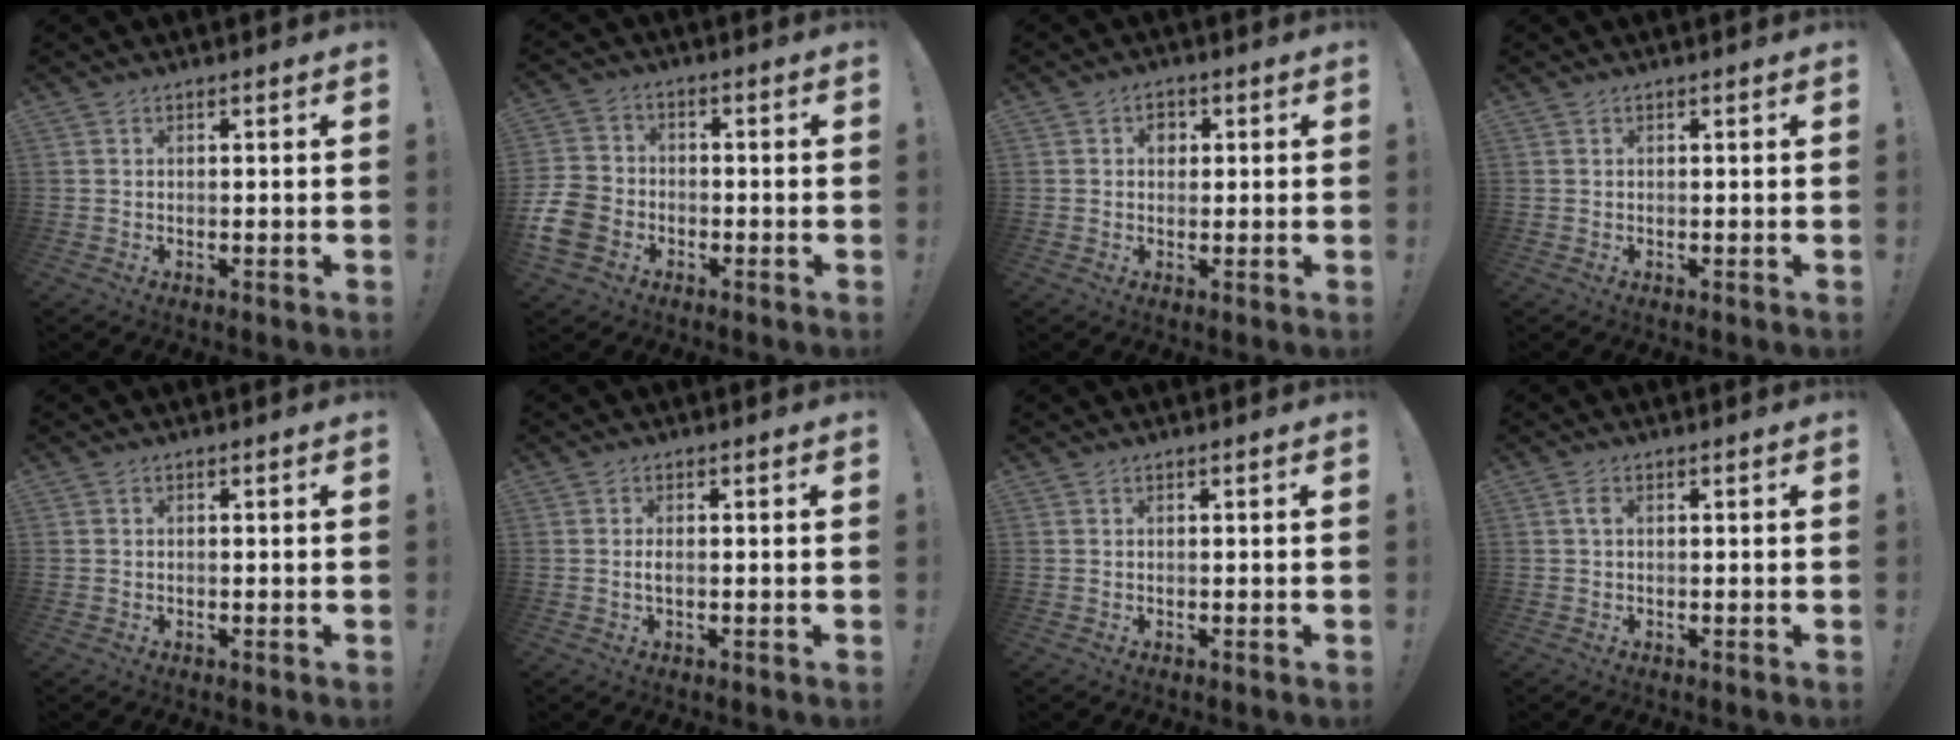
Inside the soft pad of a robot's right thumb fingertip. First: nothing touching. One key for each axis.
{"total": 10.4, "fx": -5.1, "fy": 7.7, "fz": 4.7, "tx": -0.098, "ty": 0.036, "tz": -0.094}
{"total": 3.3, "fx": 0.8, "fy": 2.7, "fz": 1.6, "tx": -0.014, "ty": 0.000, "tz": 0.010}
{"total": 0.0}
{"total": 0.5, "fx": -0.3, "fy": 0.4, "fz": 0.0, "tx": -0.001, "ty": 0.001, "tz": -0.005}
{"total": 1.6, "fx": -0.3, "fy": 0.4, "fz": 1.5, "tx": -0.029, "ty": 0.003, "tz": -0.006}
{"total": 0.0}
{"total": 1.6, "fx": 0.2, "fy": 0.7, "fz": 1.4, "tx": -0.021, "ty": 0.002, "tz": 0.002}